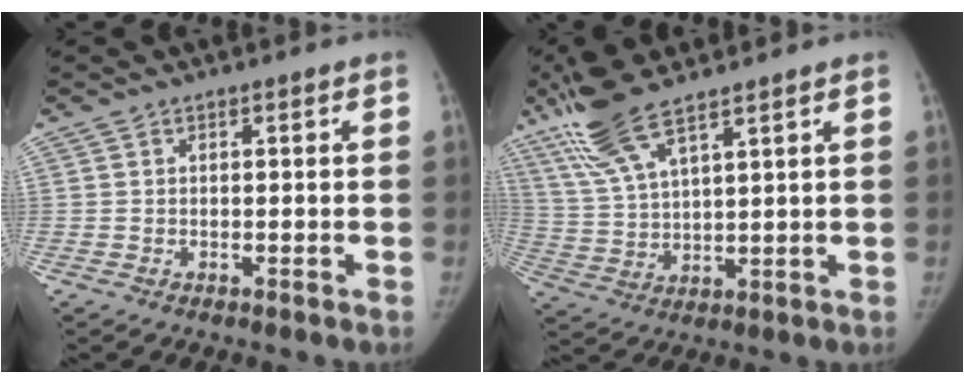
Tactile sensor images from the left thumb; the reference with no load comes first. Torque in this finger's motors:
{"motor_torque": [0.89, -0.58, 1.20, -1.50, 0.46]}